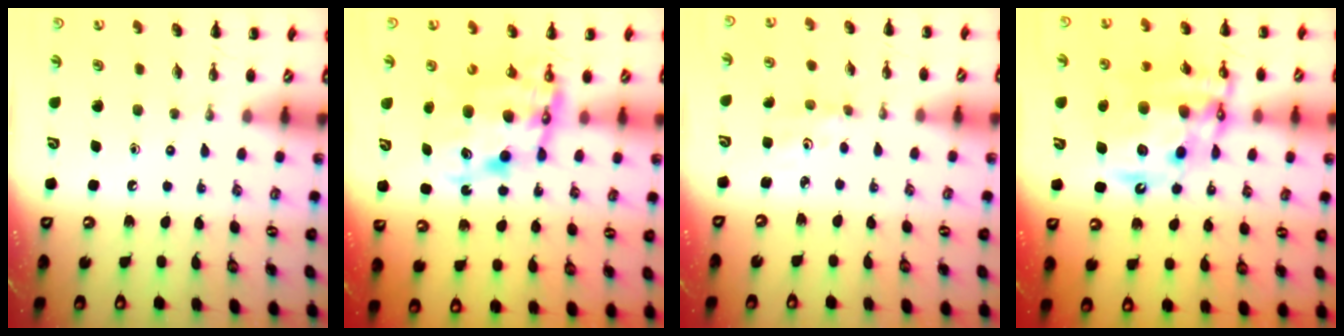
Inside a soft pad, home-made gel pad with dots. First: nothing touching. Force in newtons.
{"total": 10.9, "press": 10.6, "slide": 2.7}
{"total": 1.5, "press": 1.4, "slide": 0.5}
{"total": 18.3, "press": 17.7, "slide": 4.8}